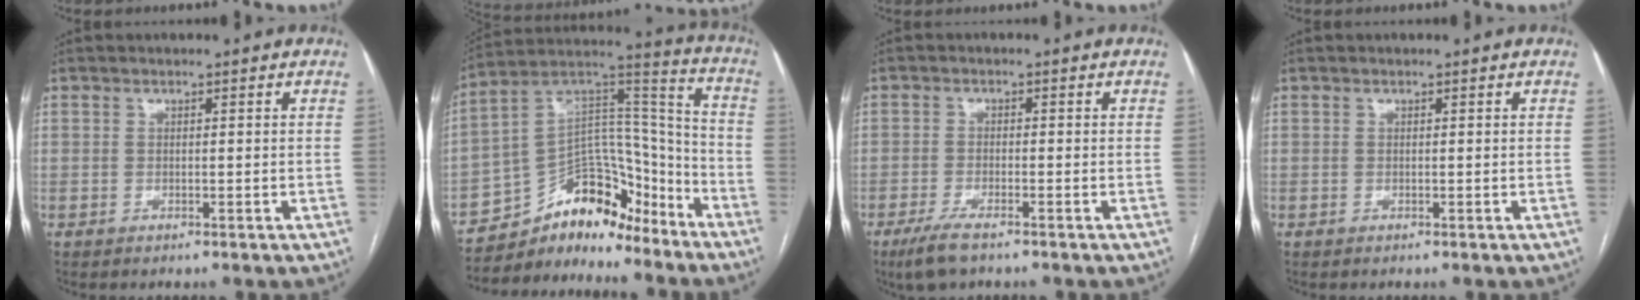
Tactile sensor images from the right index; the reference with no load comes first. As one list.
[{"total": 15.4, "force": [-12.9, 6.1, 5.7], "torque": [-0.087, 0.073, -0.219]}, {"total": 4.8, "force": [-3.4, 0.8, 3.3], "torque": [-0.071, -0.011, -0.062]}, {"total": 0.0}]